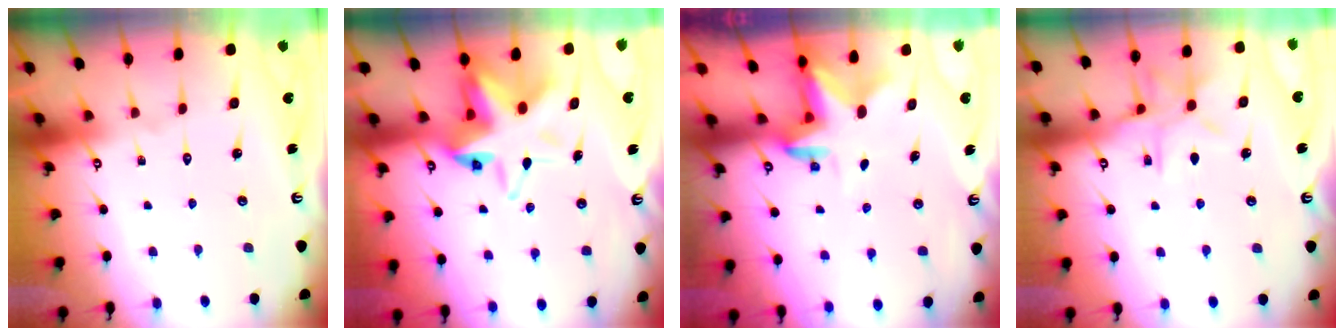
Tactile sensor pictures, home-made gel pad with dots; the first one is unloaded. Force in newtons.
{"total": 12.3, "press": 12.0, "slide": 2.4}
{"total": 2.4, "press": 2.4, "slide": 0.4}
{"total": 9.6, "press": 9.6, "slide": 0.7}